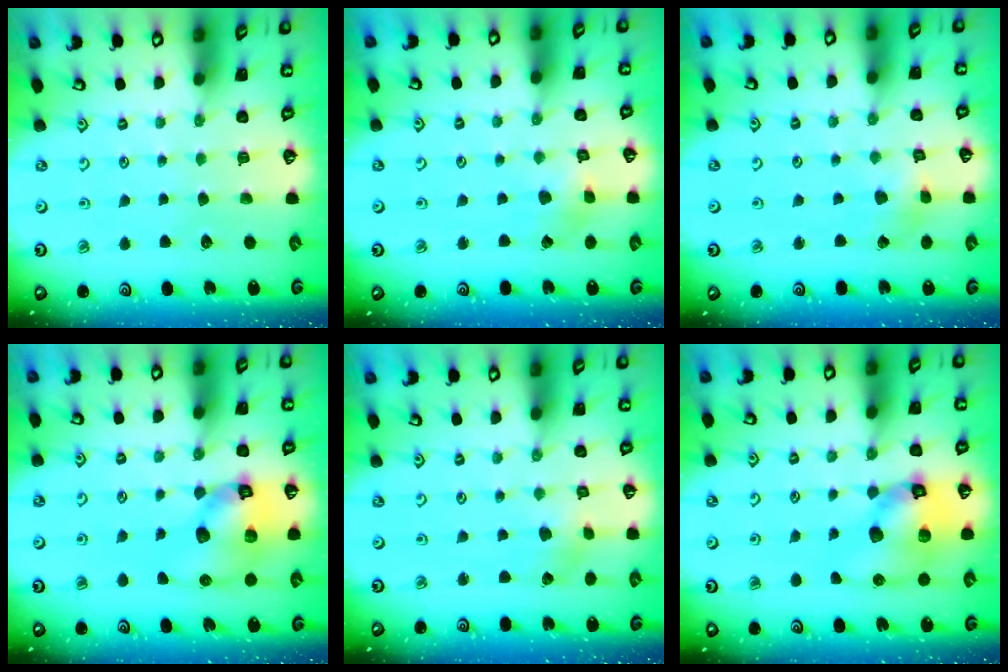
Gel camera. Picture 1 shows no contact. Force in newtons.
{"total": 2.9, "press": 2.9, "slide": 0.2}
{"total": 2.7, "press": 2.7, "slide": 0.2}
{"total": 12.4, "press": 12.3, "slide": 1.9}
{"total": 1.7, "press": 1.7, "slide": 0.2}
{"total": 13.9, "press": 13.8, "slide": 2.1}